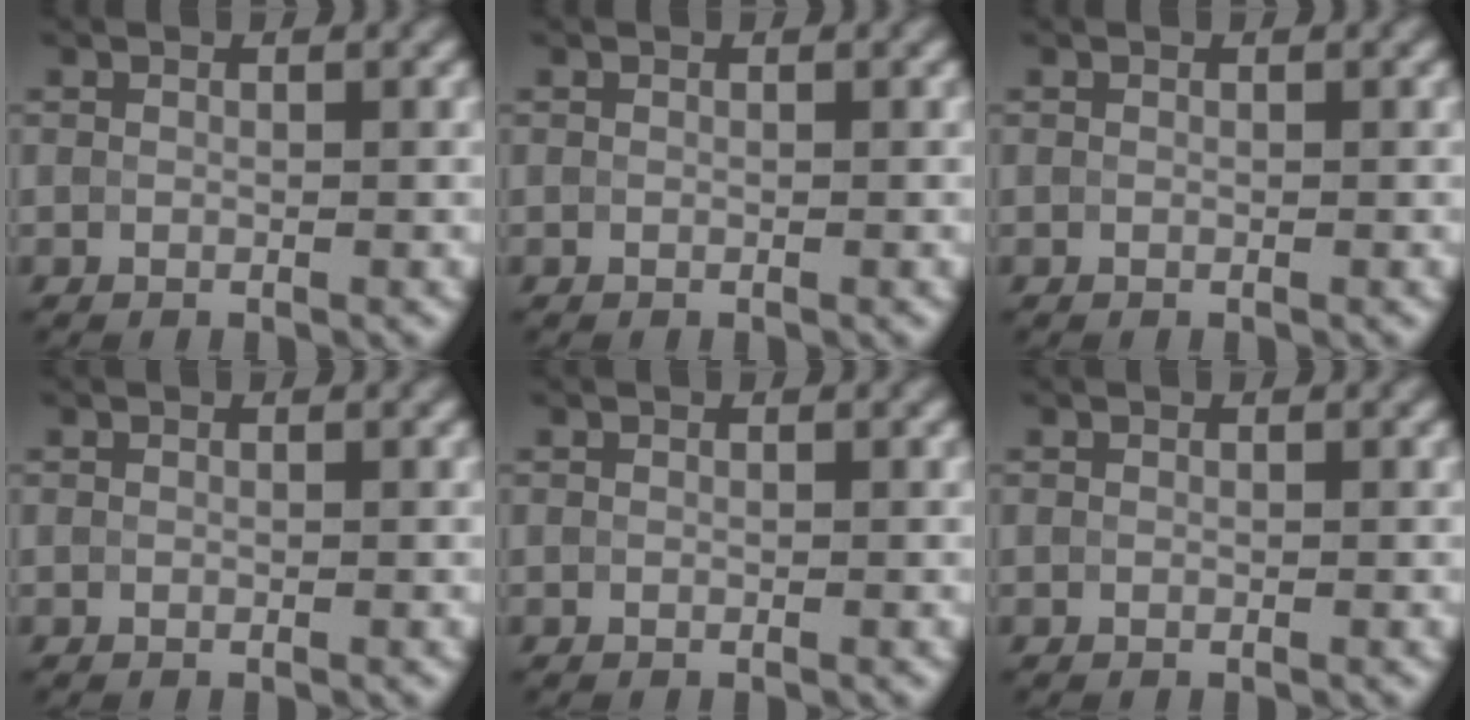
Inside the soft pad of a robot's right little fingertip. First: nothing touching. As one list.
[{"total": 0.0}, {"total": 0.0}, {"total": 0.0}, {"total": 0.0}, {"total": 0.0}]